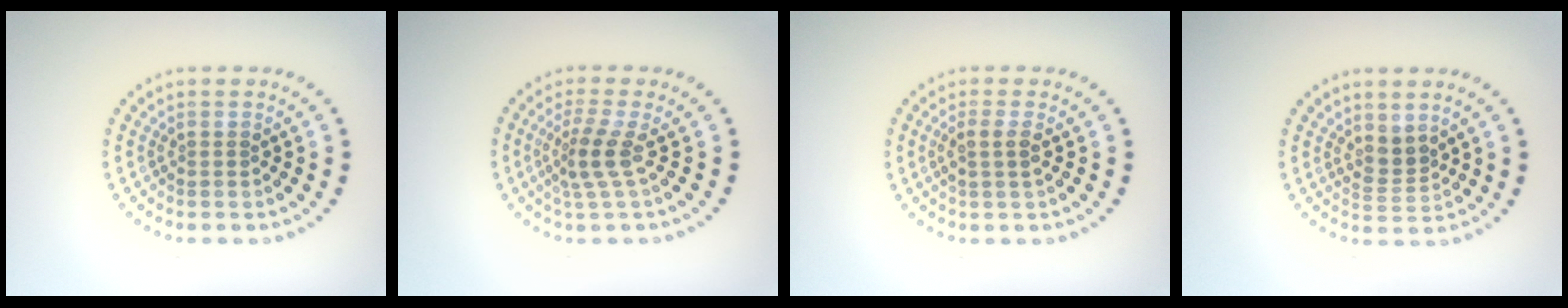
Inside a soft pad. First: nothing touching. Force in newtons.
{"total": 2.7, "press": 1.9, "slide": 1.9}
{"total": 1.5, "press": 1.4, "slide": 0.6}
{"total": 2.1, "press": 1.6, "slide": 1.4}